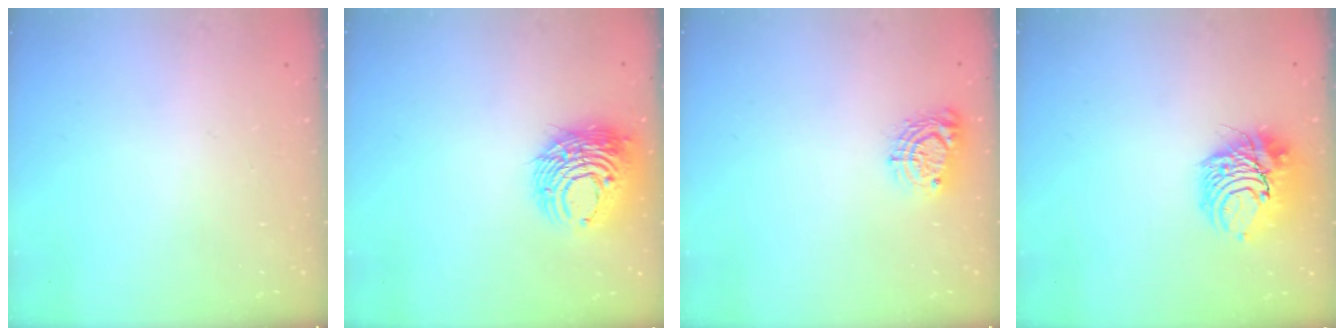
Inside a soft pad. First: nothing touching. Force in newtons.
{"total": 12.7, "press": 12.6, "slide": 1.6}
{"total": 8.9, "press": 8.8, "slide": 0.7}
{"total": 10.3, "press": 10.1, "slide": 1.6}